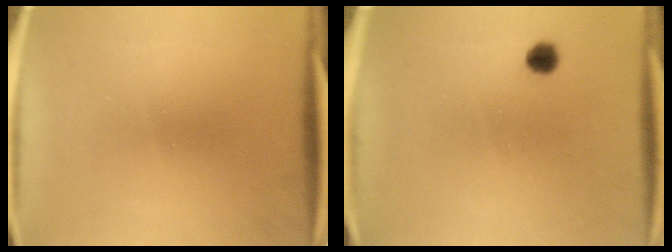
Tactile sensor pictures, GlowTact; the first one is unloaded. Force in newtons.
{"total": 2.3}